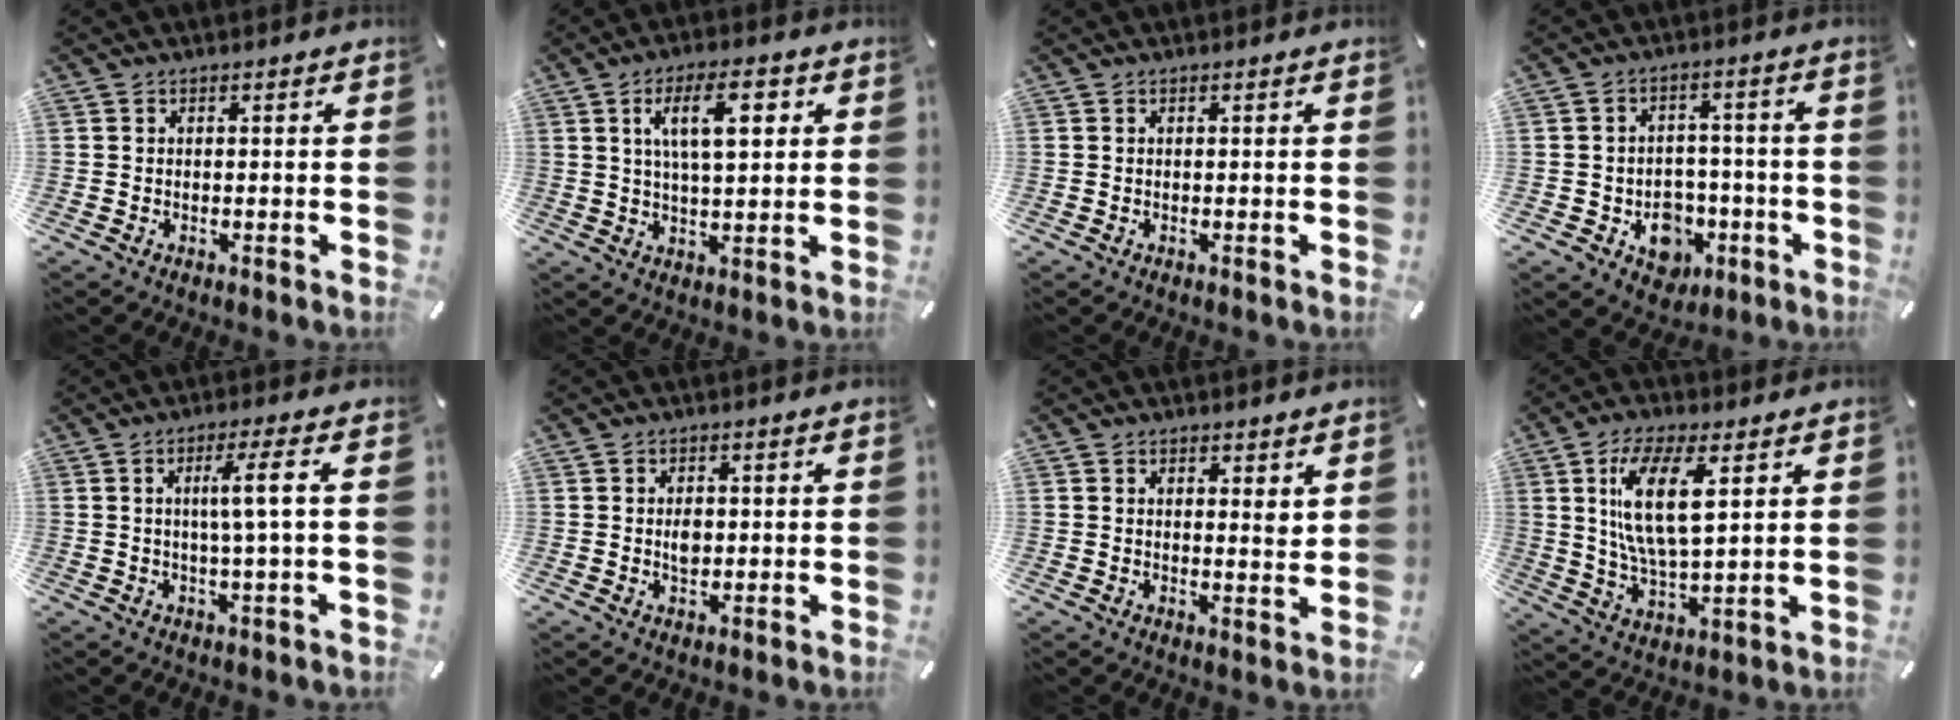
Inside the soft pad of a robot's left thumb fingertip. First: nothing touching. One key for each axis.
{"total": 11.1, "fx": 4.0, "fy": 4.3, "fz": 9.5, "tx": -0.166, "ty": -0.005, "tz": 0.060}
{"total": 0.0}
{"total": 8.2, "fx": -2.3, "fy": 7.4, "fz": 2.7, "tx": -0.018, "ty": 0.011, "tz": -0.032}
{"total": 7.5, "fx": 1.1, "fy": 0.0, "fz": 7.4, "tx": -0.133, "ty": -0.003, "tz": 0.010}
{"total": 2.8, "fx": 0.3, "fy": 1.9, "fz": 2.1, "tx": -0.027, "ty": -0.003, "tz": 0.001}
{"total": 3.2, "fx": 2.3, "fy": 1.6, "fz": 1.6, "tx": -0.012, "ty": -0.014, "tz": 0.038}
{"total": 13.4, "fx": 5.1, "fy": 5.1, "fz": 11.3, "tx": -0.229, "ty": -0.008, "tz": 0.087}